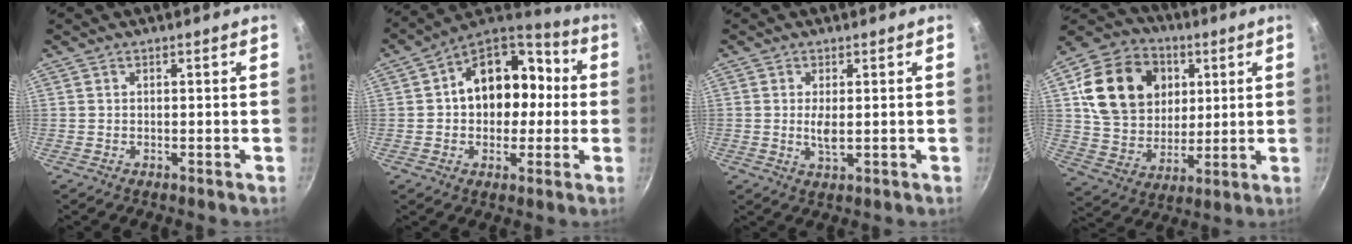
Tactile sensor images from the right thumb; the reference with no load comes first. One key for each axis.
{"total": 17.0, "fx": 1.2, "fy": 11.7, "fz": 12.4, "tx": -0.123, "ty": 0.039, "tz": 0.007}
{"total": 3.0, "fx": 0.1, "fy": 1.2, "fz": 2.7, "tx": -0.058, "ty": -0.008, "tz": 0.005}
{"total": 20.1, "fx": 5.3, "fy": 16.2, "fz": 10.7, "tx": -0.168, "ty": 0.008, "tz": 0.101}